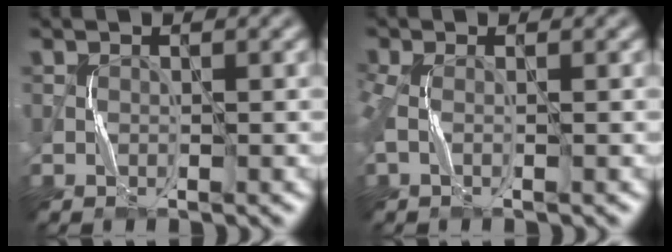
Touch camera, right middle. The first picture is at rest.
{"total": 2.0, "force": [-0.1, 0.8, 1.8], "torque": [-0.048, 0.001, -0.007]}